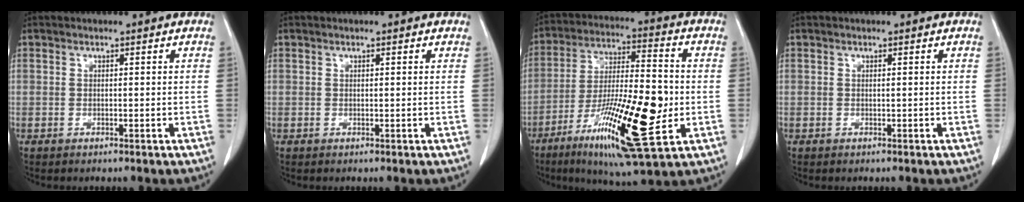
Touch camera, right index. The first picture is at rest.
{"total": 0.0}
{"total": 20.6, "force": [-6.0, 3.6, 19.3], "torque": [-0.341, -0.022, -0.095]}
{"total": 0.0}